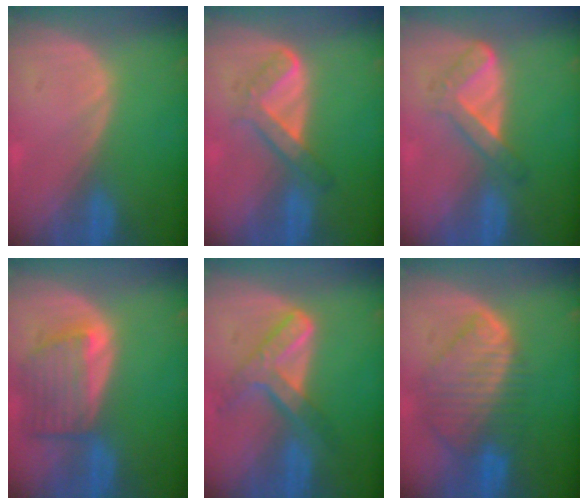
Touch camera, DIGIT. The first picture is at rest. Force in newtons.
{"total": 4.8, "press": 4.8, "slide": 0.7}
{"total": 5.5, "press": 4.7, "slide": 2.9}
{"total": 7.2, "press": 6.7, "slide": 2.8}
{"total": 7.2, "press": 6.2, "slide": 3.8}
{"total": 9.2, "press": 7.9, "slide": 4.6}